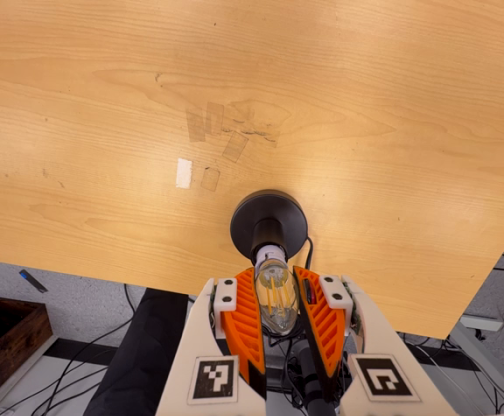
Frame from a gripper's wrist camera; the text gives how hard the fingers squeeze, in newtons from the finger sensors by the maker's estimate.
{"total": 10.1, "left": 8.9, "right": 11.3}